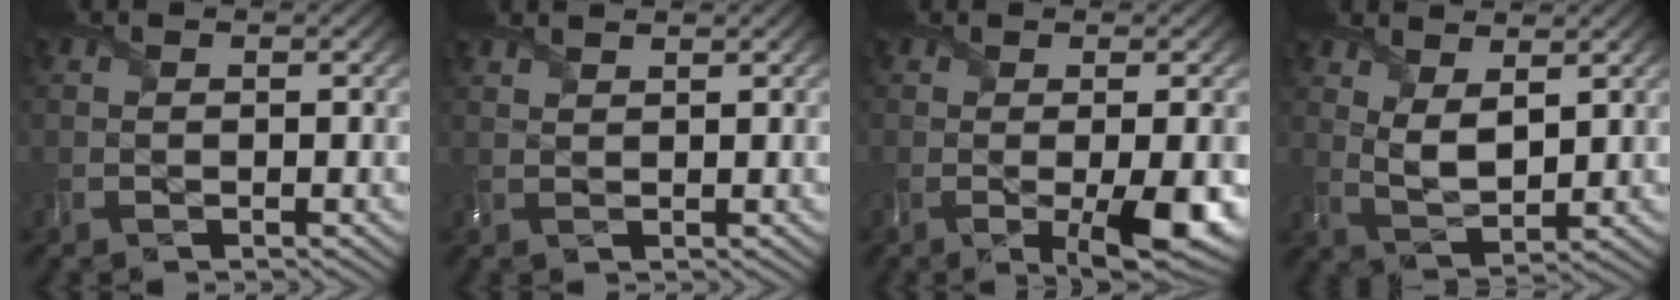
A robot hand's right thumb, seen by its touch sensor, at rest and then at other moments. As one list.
[{"total": 1.4, "force": [1.4, 0.2, 0.4], "torque": [-0.018, 0.003, 0.030]}, {"total": 7.4, "force": [-1.7, 1.8, 7.0], "torque": [-0.106, -0.011, -0.016]}, {"total": 4.8, "force": [2.3, 2.1, 3.6], "torque": [-0.086, -0.006, 0.049]}]